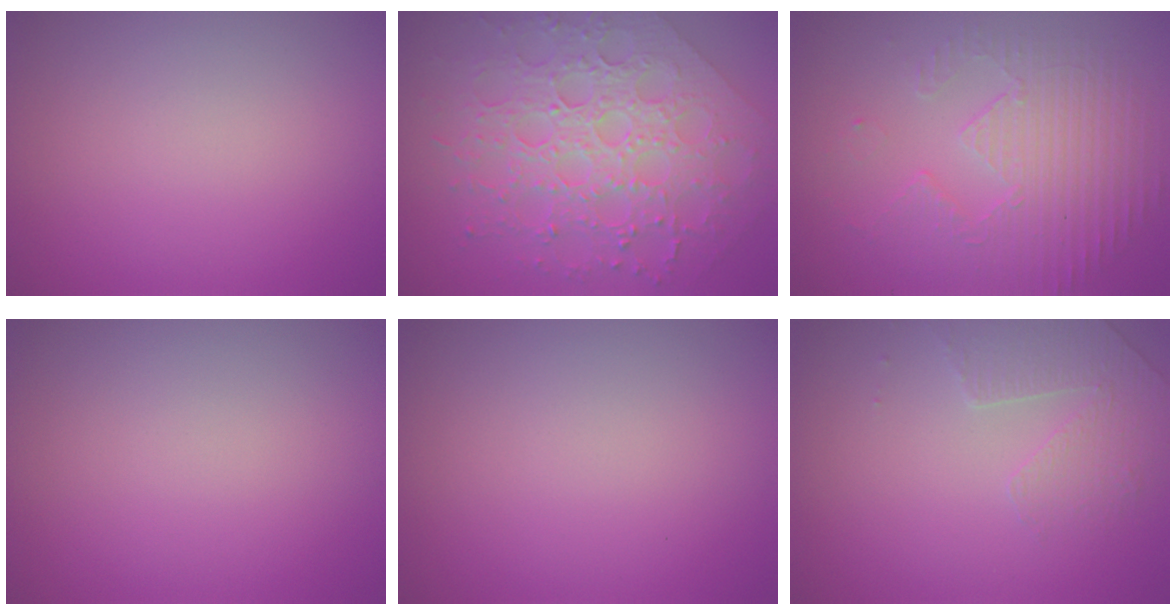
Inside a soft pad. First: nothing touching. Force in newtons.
{"total": 8.3, "press": 6.2, "slide": 5.5}
{"total": 5.5, "press": 3.6, "slide": 4.1}
{"total": 0.0}
{"total": 0.0}
{"total": 1.8, "press": 1.4, "slide": 1.0}